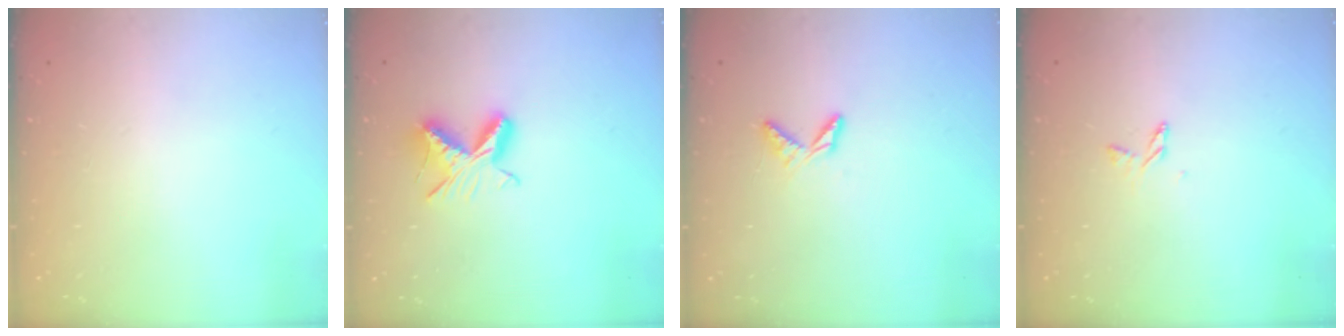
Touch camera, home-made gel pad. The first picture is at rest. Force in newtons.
{"total": 8.7, "press": 8.7, "slide": 0.9}
{"total": 4.7, "press": 4.7, "slide": 0.4}
{"total": 4.2, "press": 4.2, "slide": 0.4}